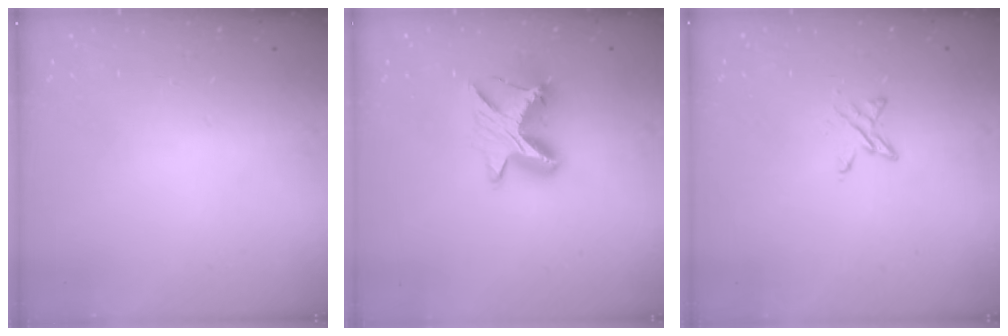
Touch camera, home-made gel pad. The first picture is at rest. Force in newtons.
{"total": 9.9, "press": 9.9, "slide": 0.5}
{"total": 5.1, "press": 5.1, "slide": 0.5}